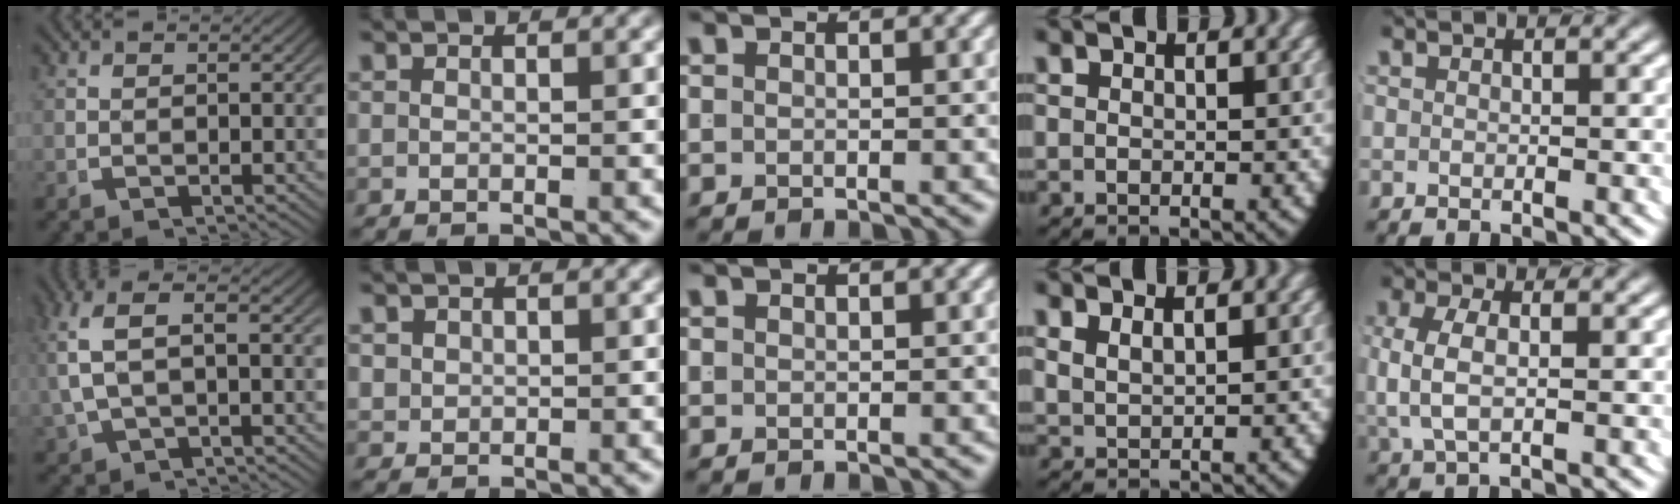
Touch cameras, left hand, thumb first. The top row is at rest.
{"thumb": {"total": 4.9, "force": [0.6, 2.7, 4.1], "torque": [-0.111, 0.003, 0.023]}, "index": {"total": 1.3, "force": [0.8, 0.9, 0.5], "torque": [-0.019, -0.008, 0.025]}, "ring": {"total": 1.7, "force": [1.6, 0.4, 0.5], "torque": [-0.011, 0.001, 0.035]}, "little": {"total": 3.4, "force": [0.3, 1.7, 3.0], "torque": [-0.077, -0.007, 0.013]}}